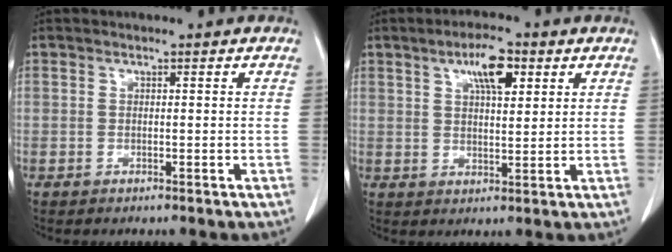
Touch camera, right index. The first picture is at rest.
{"total": 6.4, "force": [3.1, 1.9, 5.3], "torque": [-0.093, 0.004, 0.050]}